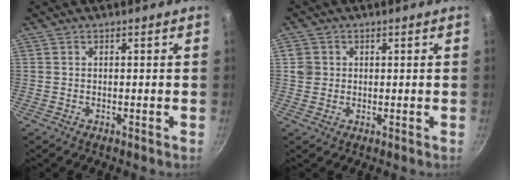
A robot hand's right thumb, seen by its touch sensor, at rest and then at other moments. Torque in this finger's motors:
{"motor_torque": [0.23, 0.13, 0.20, 0.37, 0.01]}